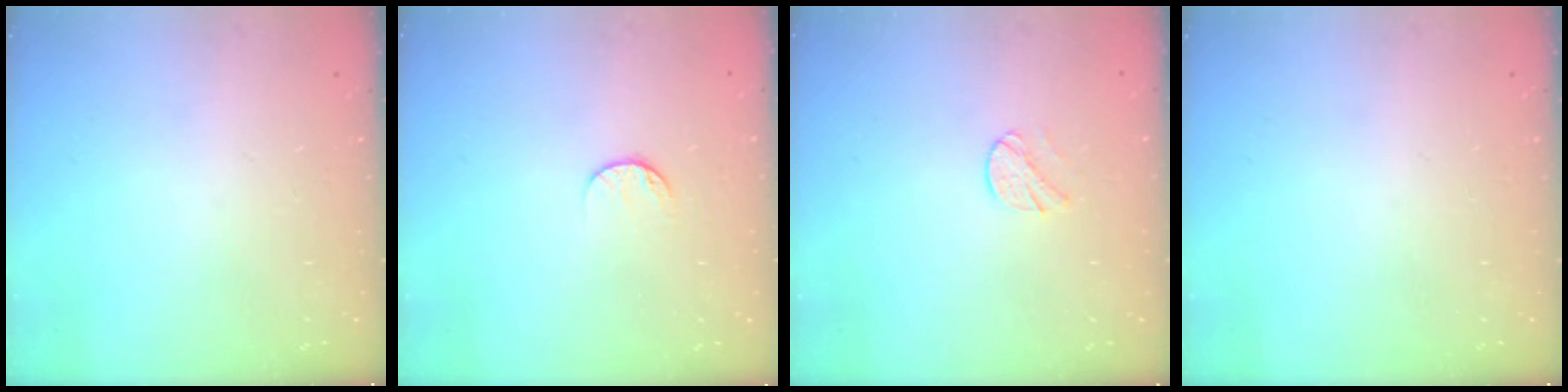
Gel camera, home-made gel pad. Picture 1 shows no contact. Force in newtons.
{"total": 5.5, "press": 5.5, "slide": 0.6}
{"total": 5.3, "press": 5.3, "slide": 0.6}
{"total": 0.0}